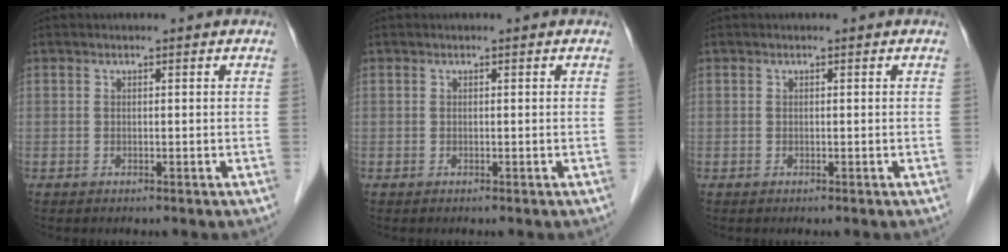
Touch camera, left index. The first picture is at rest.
{"total": 0.0}
{"total": 0.0}